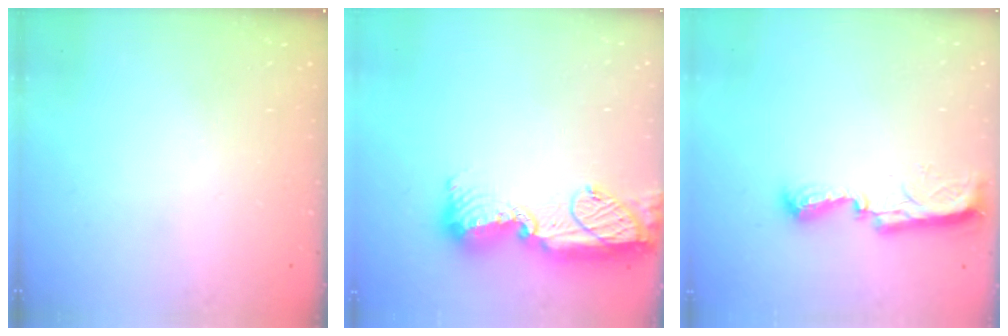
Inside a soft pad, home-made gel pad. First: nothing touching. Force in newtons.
{"total": 17.2, "press": 16.2, "slide": 5.8}
{"total": 8.3, "press": 8.3, "slide": 0.9}